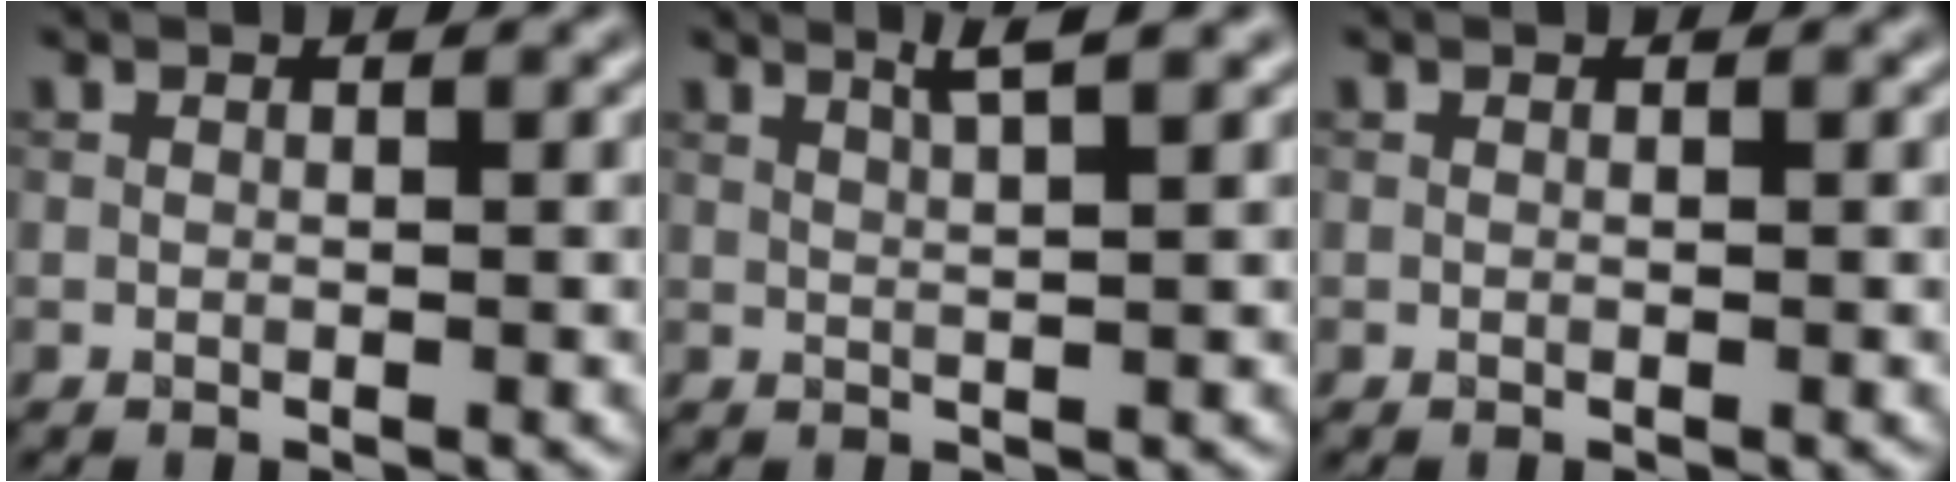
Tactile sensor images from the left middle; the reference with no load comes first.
{"total": 2.5, "force": [1.6, 0.2, 1.9], "torque": [-0.029, 0.007, 0.025]}
{"total": 0.0}